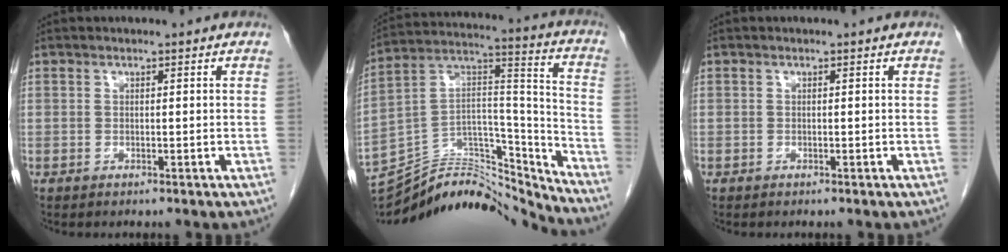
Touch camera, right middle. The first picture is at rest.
{"total": 21.9, "force": [-21.2, 3.6, 4.5], "torque": [-0.087, 0.051, -0.343]}
{"total": 0.0}